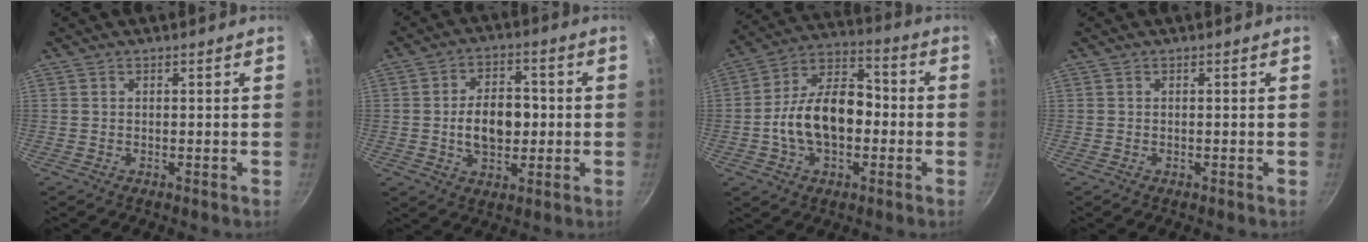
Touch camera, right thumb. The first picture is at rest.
{"total": 10.5, "force": [-0.4, 6.8, 8.0], "torque": [-0.101, 0.012, -0.010]}
{"total": 15.9, "force": [-2.2, 10.1, 12.1], "torque": [-0.176, 0.042, -0.053]}
{"total": 0.0}